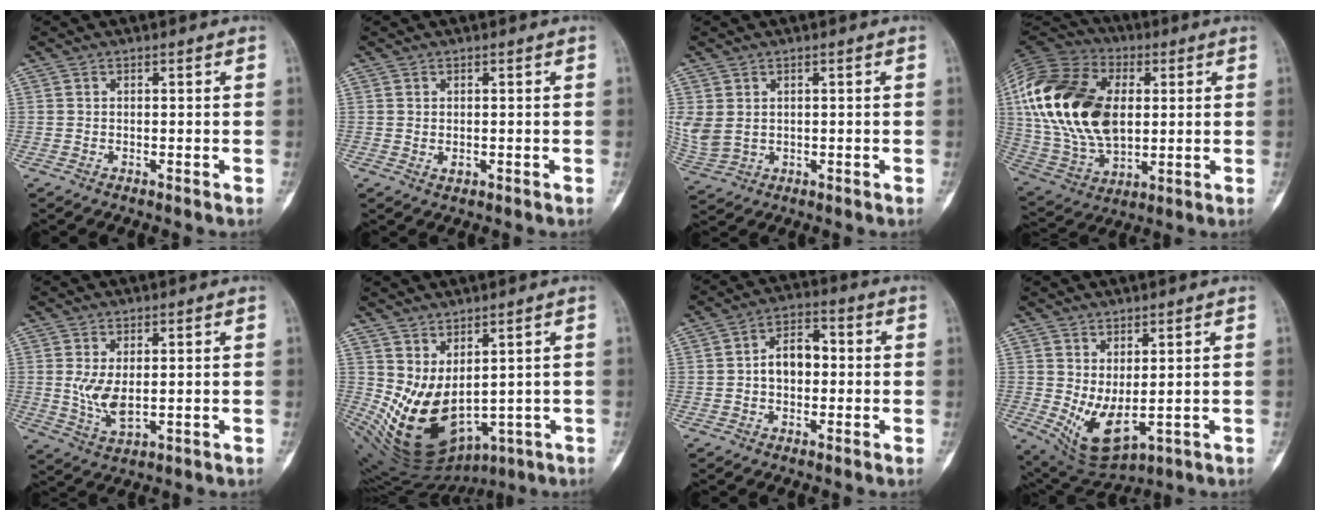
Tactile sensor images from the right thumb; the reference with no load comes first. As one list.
[{"total": 1.1, "force": [-0.1, 0.8, 0.8], "torque": [-0.009, -0.002, 0.001]}, {"total": 5.8, "force": [0.9, 4.3, 3.7], "torque": [-0.089, -0.001, 0.032]}, {"total": 26.5, "force": [3.9, 16.5, 20.4], "torque": [-0.403, -0.010, 0.070]}, {"total": 5.8, "force": [0.4, 2.8, 5.1], "torque": [-0.097, -0.013, 0.018]}, {"total": 13.9, "force": [0.9, 8.0, 11.3], "torque": [-0.179, -0.033, 0.055]}, {"total": 7.1, "force": [-0.1, 4.8, 5.2], "torque": [-0.070, 0.022, -0.010]}, {"total": 9.3, "force": [-0.3, 4.5, 8.2], "torque": [-0.138, -0.015, 0.023]}]